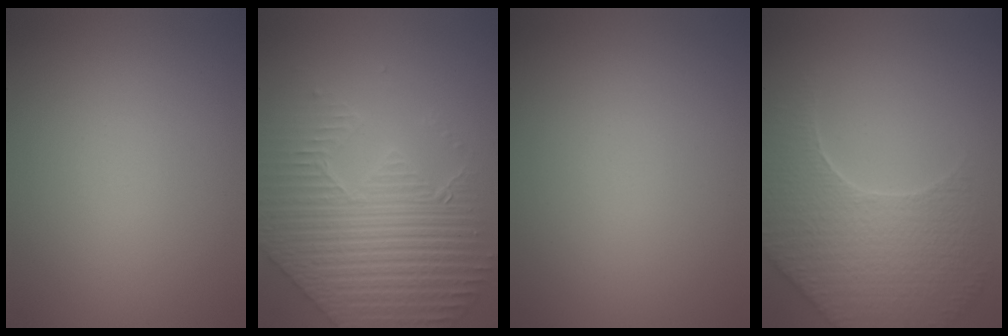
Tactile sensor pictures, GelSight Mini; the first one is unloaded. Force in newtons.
{"total": 7.3, "press": 6.0, "slide": 4.1}
{"total": 0.0}
{"total": 6.5, "press": 5.3, "slide": 3.7}